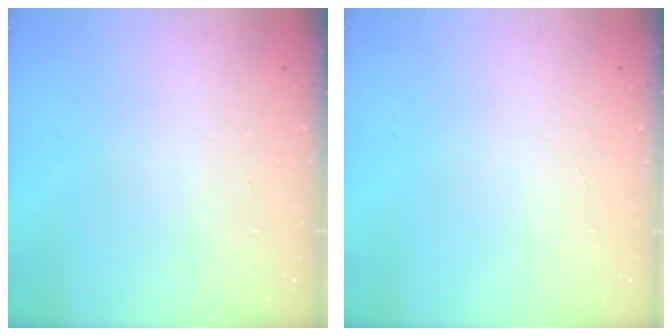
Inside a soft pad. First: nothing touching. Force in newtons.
{"total": 0.0}